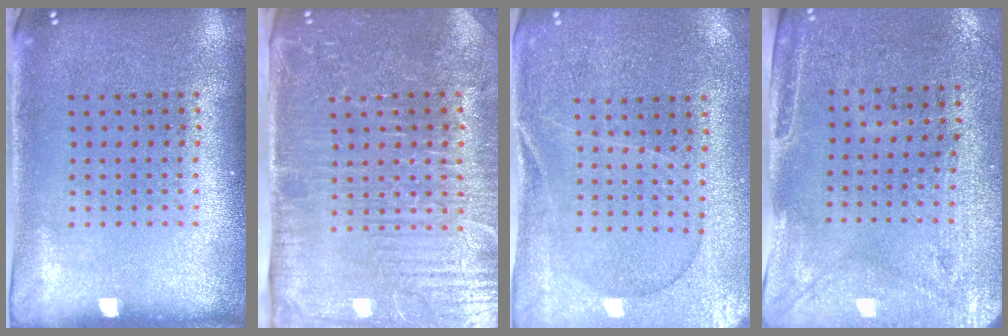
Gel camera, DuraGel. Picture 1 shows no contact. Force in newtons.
{"total": 5.0, "press": 4.5, "slide": 2.2}
{"total": 0.6, "press": 0.5, "slide": 0.3}
{"total": 2.9, "press": 2.5, "slide": 1.5}